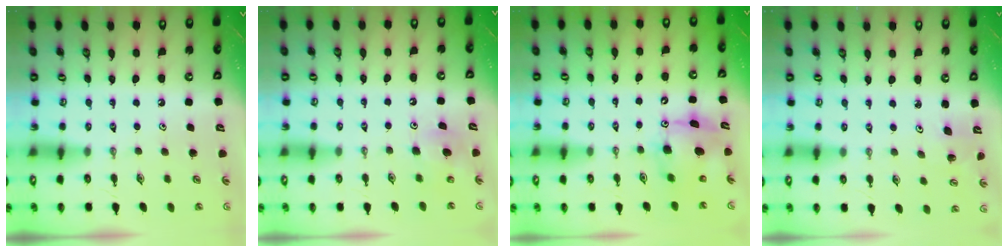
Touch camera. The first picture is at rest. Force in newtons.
{"total": 5.2, "press": 5.1, "slide": 0.9}
{"total": 8.5, "press": 8.5, "slide": 0.9}
{"total": 2.4, "press": 2.4, "slide": 0.1}